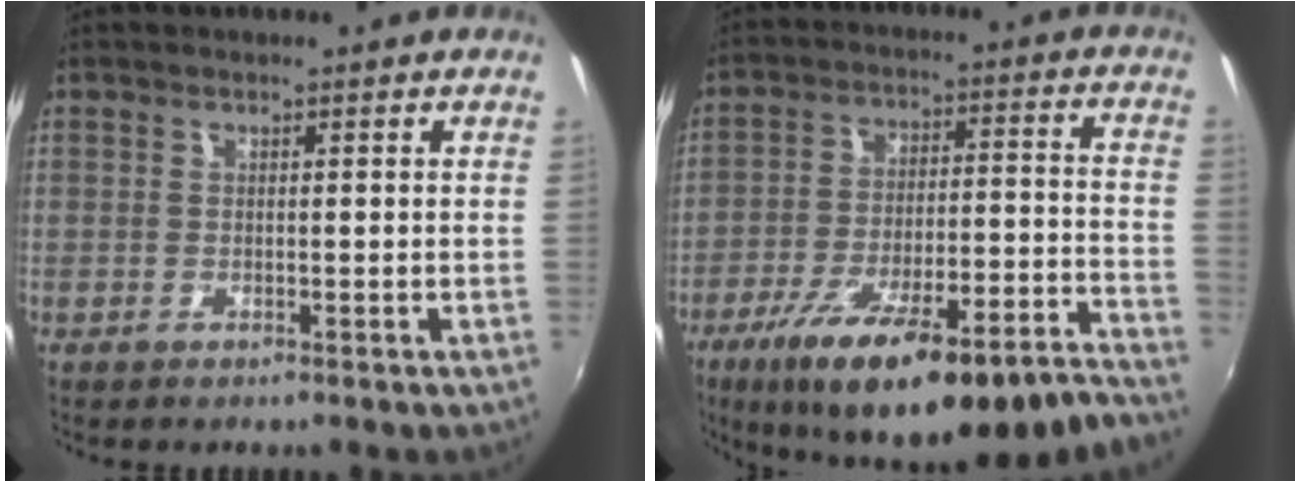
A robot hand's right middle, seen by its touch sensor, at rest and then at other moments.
{"total": 26.1, "force": [-20.8, 3.8, 15.2], "torque": [-0.239, -0.038, -0.296]}